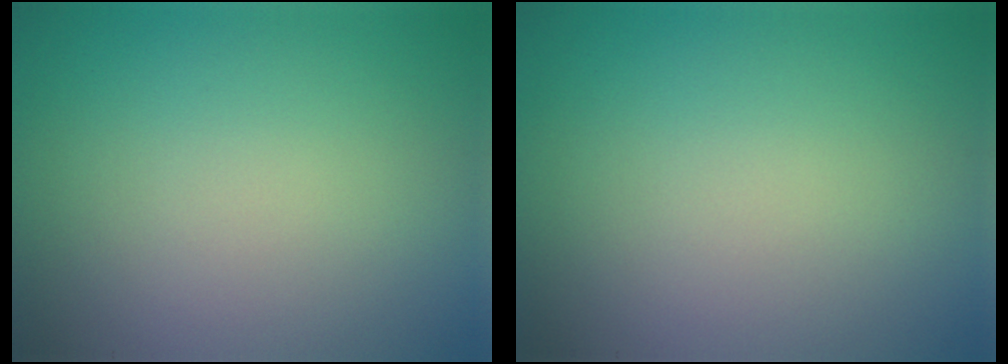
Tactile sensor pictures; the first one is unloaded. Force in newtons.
{"total": 0.0}